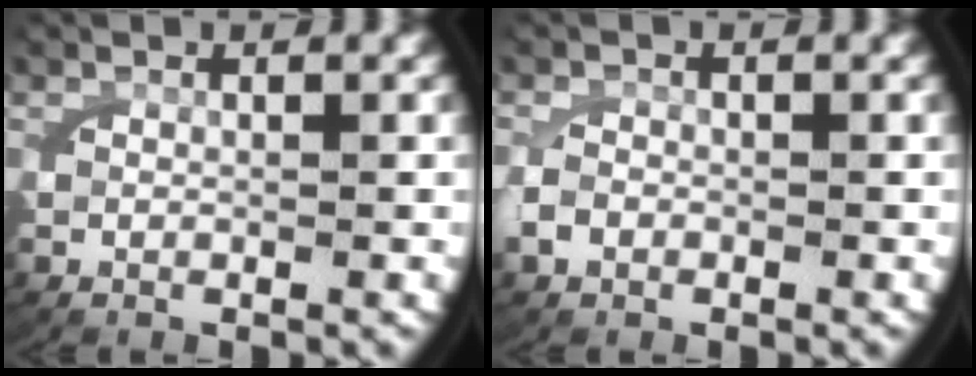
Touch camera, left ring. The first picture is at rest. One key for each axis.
{"total": 1.2, "fx": -0.5, "fy": 1.0, "fz": 0.5, "tx": -0.025, "ty": -0.003, "tz": -0.006}